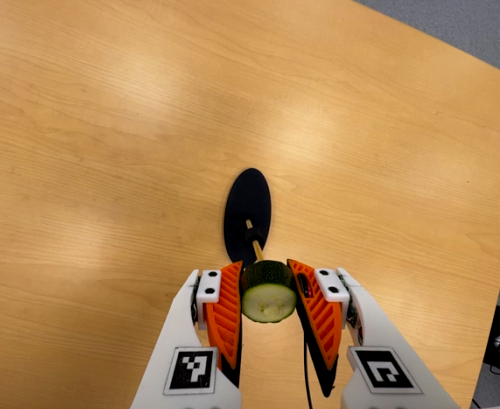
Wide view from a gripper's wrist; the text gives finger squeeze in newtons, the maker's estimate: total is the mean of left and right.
{"total": 11.1, "left": 10.8, "right": 11.4}